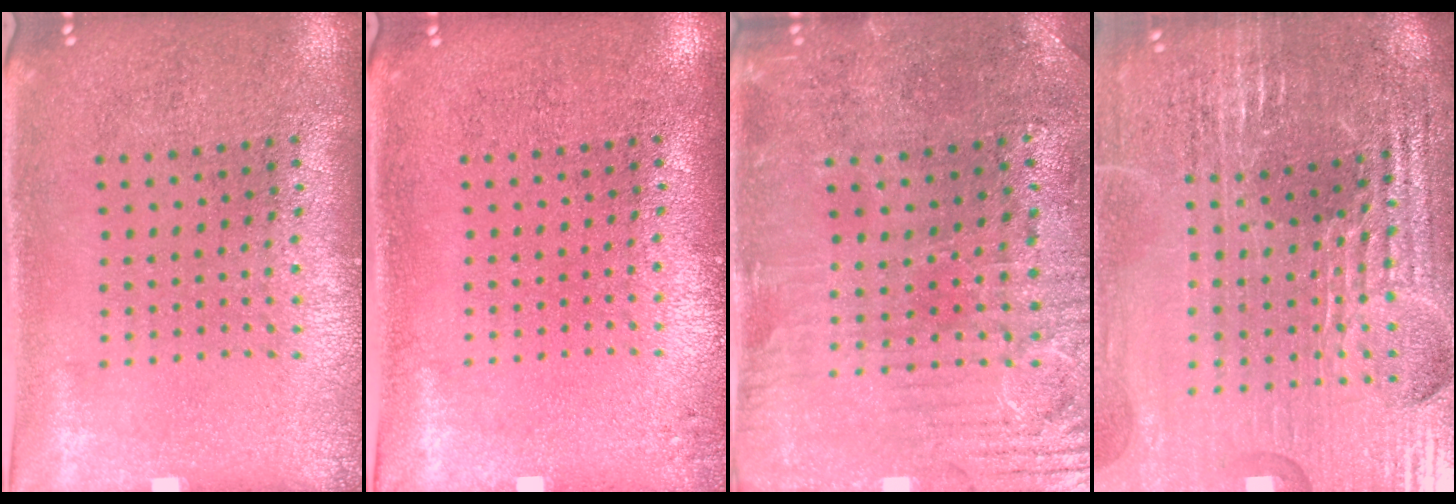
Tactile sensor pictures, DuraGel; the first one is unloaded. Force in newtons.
{"total": 0.8, "press": 0.8, "slide": 0.2}
{"total": 1.5, "press": 1.3, "slide": 0.6}
{"total": 5.4, "press": 4.9, "slide": 2.1}